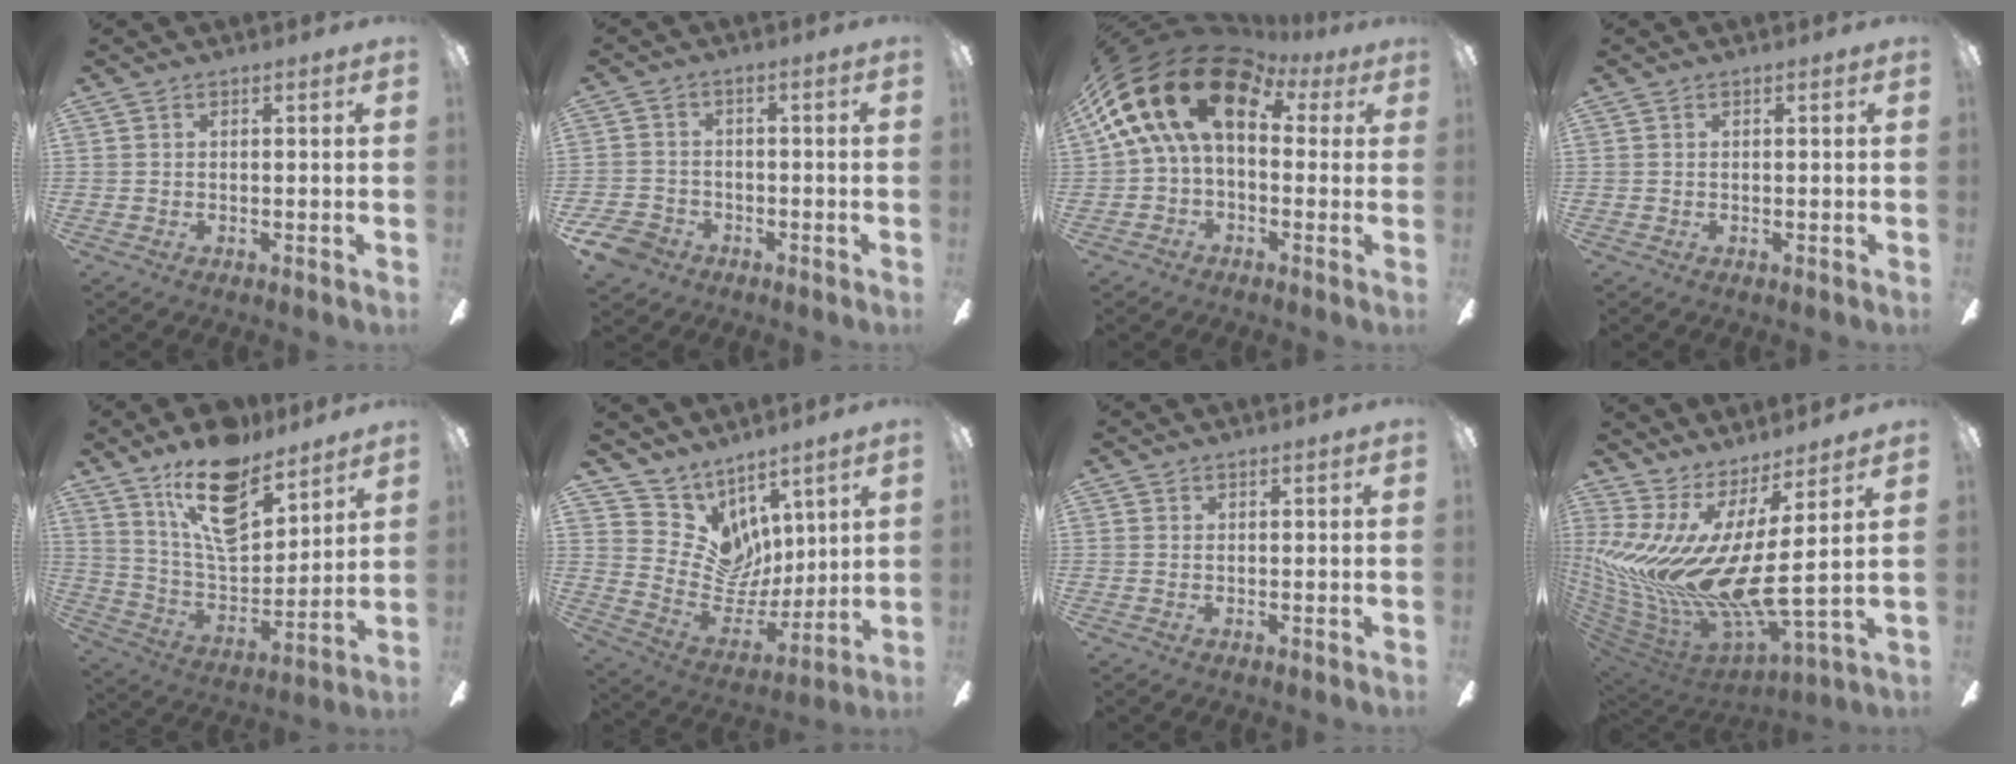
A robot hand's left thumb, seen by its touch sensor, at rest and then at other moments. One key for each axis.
{"total": 6.3, "fx": -4.0, "fy": 4.5, "fz": 1.9, "tx": -0.057, "ty": 0.024, "tz": -0.079}
{"total": 19.7, "fx": 6.5, "fy": 11.2, "fz": 14.8, "tx": -0.291, "ty": -0.022, "tz": 0.116}
{"total": 0.0}
{"total": 18.2, "fx": 12.6, "fy": 8.1, "fz": 10.3, "tx": -0.175, "ty": -0.071, "tz": 0.222}
{"total": 11.4, "fx": 5.9, "fy": 9.4, "fz": 2.6, "tx": -0.061, "ty": -0.066, "tz": 0.123}
{"total": 0.0}
{"total": 18.2, "fx": 0.9, "fy": 5.4, "fz": 17.3, "tx": -0.379, "ty": -0.069, "tz": 0.023}